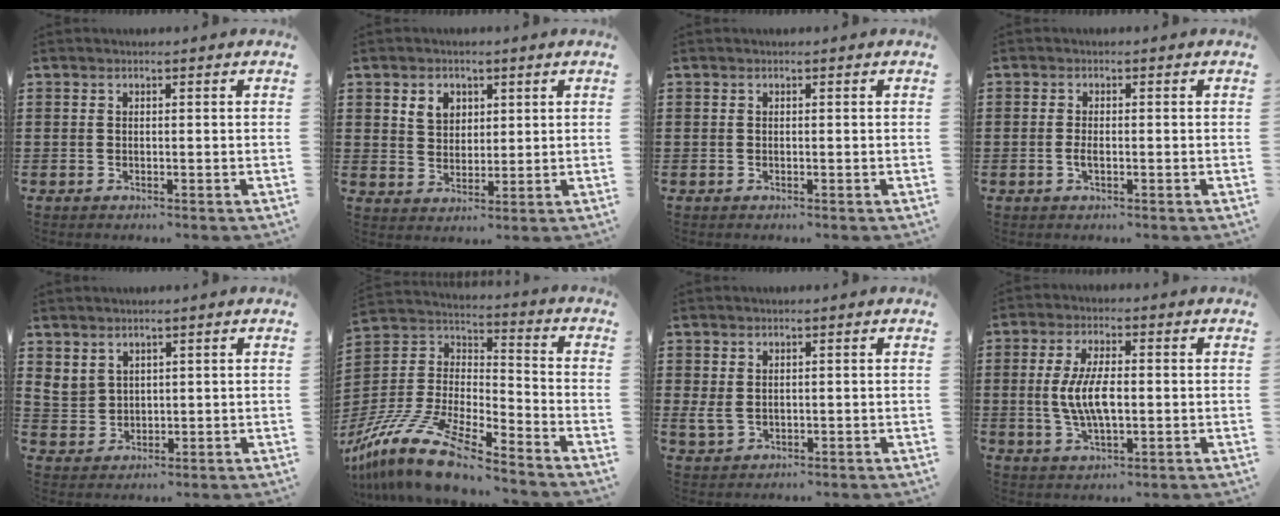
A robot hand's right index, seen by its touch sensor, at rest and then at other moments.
{"total": 4.0, "force": [2.0, 3.0, 1.6], "torque": [-0.043, 0.012, 0.036]}
{"total": 0.0}
{"total": 1.6, "force": [-0.4, 0.5, 1.4], "torque": [-0.034, -0.004, -0.009]}
{"total": 3.5, "force": [2.6, 2.2, 0.6], "torque": [-0.024, 0.006, 0.051]}
{"total": 15.5, "force": [-12.7, 3.4, 8.3], "torque": [-0.182, 0.035, -0.246]}
{"total": 2.3, "force": [0.9, 1.5, 1.5], "torque": [-0.048, 0.000, 0.013]}
{"total": 7.4, "force": [-0.3, 2.9, 6.8], "torque": [-0.152, -0.003, -0.013]}